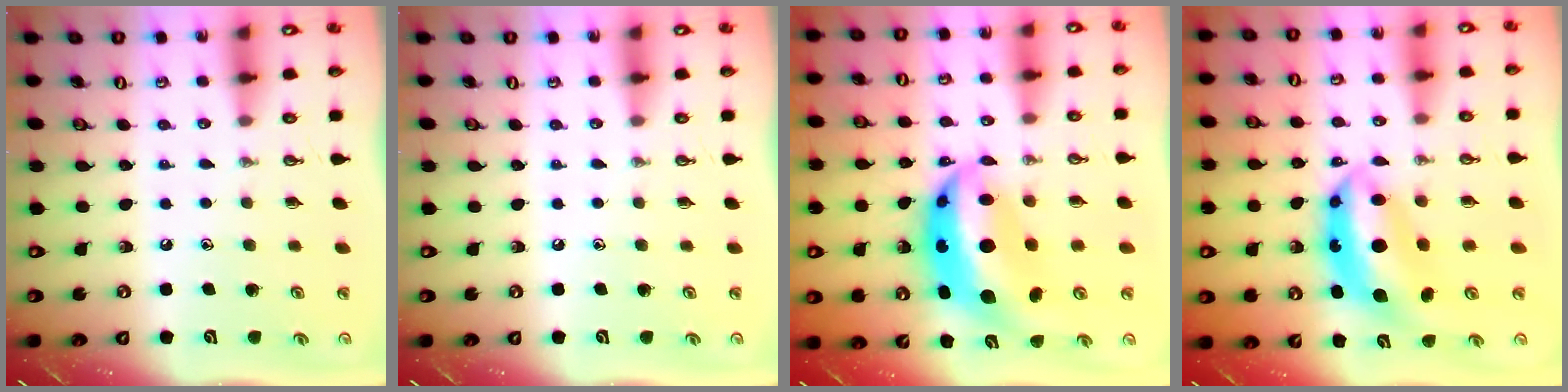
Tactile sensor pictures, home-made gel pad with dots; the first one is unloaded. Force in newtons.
{"total": 0.0}
{"total": 15.1, "press": 15.0, "slide": 1.2}
{"total": 10.0, "press": 9.9, "slide": 1.2}